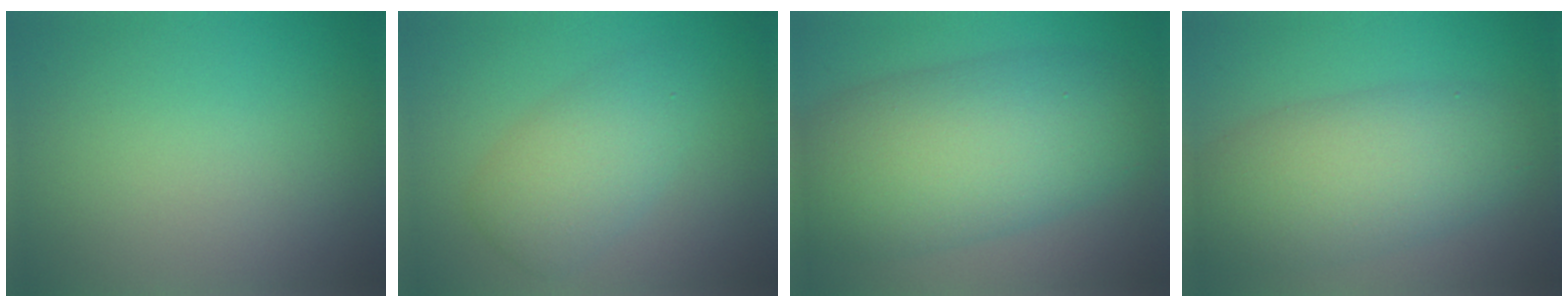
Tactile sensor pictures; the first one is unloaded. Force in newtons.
{"total": 4.3, "press": 4.3, "slide": 0.1}
{"total": 10.9, "press": 10.9, "slide": 0.4}
{"total": 7.5, "press": 7.5, "slide": 0.4}